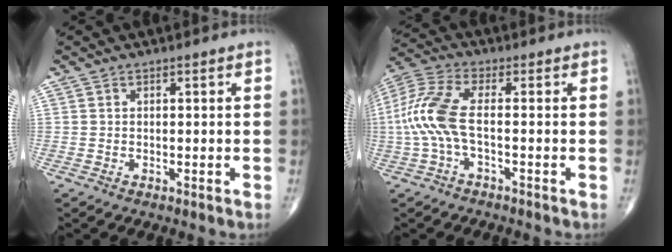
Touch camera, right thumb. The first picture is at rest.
{"total": 9.6, "force": [-1.0, 3.4, 9.0], "torque": [-0.232, 0.026, -0.026]}